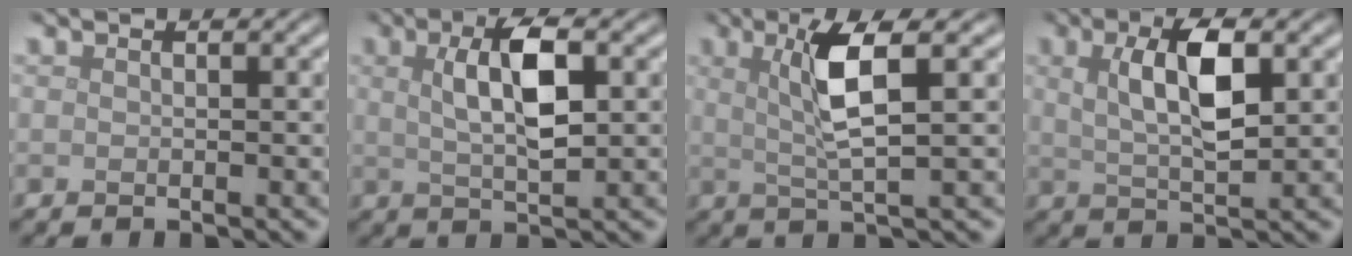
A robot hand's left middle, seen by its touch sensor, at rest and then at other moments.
{"total": 5.2, "force": [1.3, 1.7, 4.7], "torque": [-0.089, 0.006, 0.023]}
{"total": 4.5, "force": [1.2, 0.6, 4.3], "torque": [-0.086, 0.004, 0.026]}
{"total": 5.3, "force": [1.5, 1.8, 4.8], "torque": [-0.092, 0.005, 0.026]}